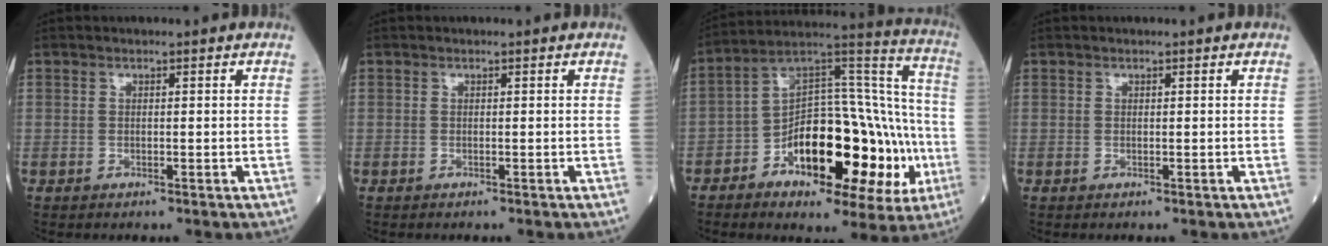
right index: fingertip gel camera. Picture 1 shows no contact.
{"total": 0.0}
{"total": 24.7, "force": [-7.4, 9.7, 21.5], "torque": [-0.287, 0.037, -0.094]}
{"total": 0.0}